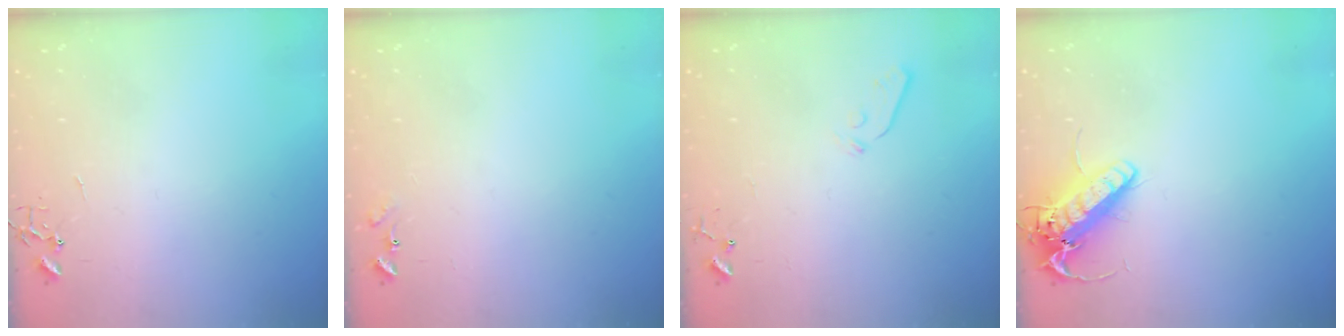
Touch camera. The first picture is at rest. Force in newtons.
{"total": 6.9, "press": 6.8, "slide": 0.6}
{"total": 3.7, "press": 3.6, "slide": 0.6}
{"total": 14.8, "press": 14.5, "slide": 2.9}